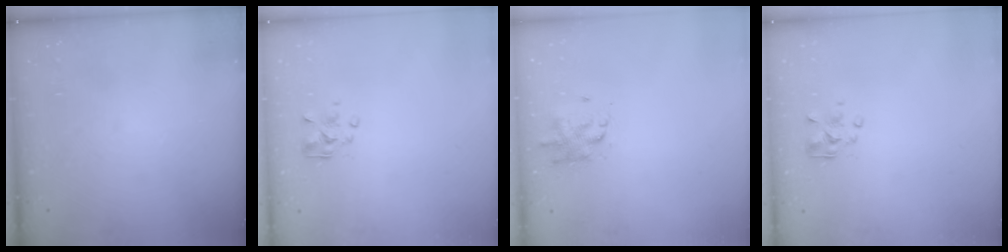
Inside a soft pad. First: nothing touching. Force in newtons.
{"total": 2.5, "press": 2.4, "slide": 0.7}
{"total": 2.0, "press": 1.9, "slide": 0.6}
{"total": 2.5, "press": 2.4, "slide": 0.7}